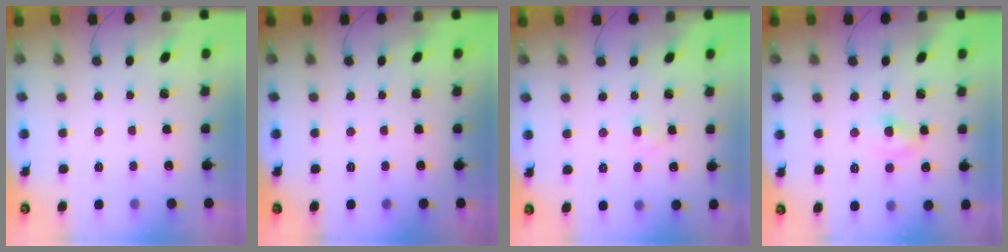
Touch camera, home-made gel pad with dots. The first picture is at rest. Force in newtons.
{"total": 0.0}
{"total": 1.6, "press": 1.4, "slide": 0.8}
{"total": 5.0, "press": 4.7, "slide": 1.8}